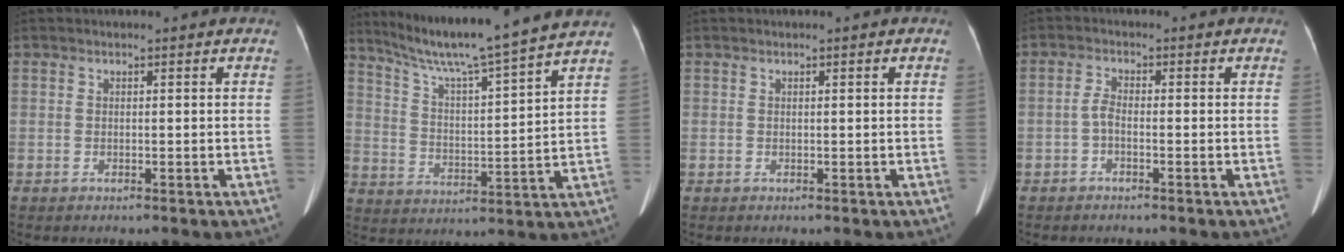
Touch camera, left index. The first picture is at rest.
{"total": 16.8, "force": [14.6, -2.1, 8.1], "torque": [-0.141, -0.012, 0.221]}
{"total": 0.0}
{"total": 1.9, "force": [-0.9, 0.8, 1.5], "torque": [-0.032, 0.003, -0.020]}